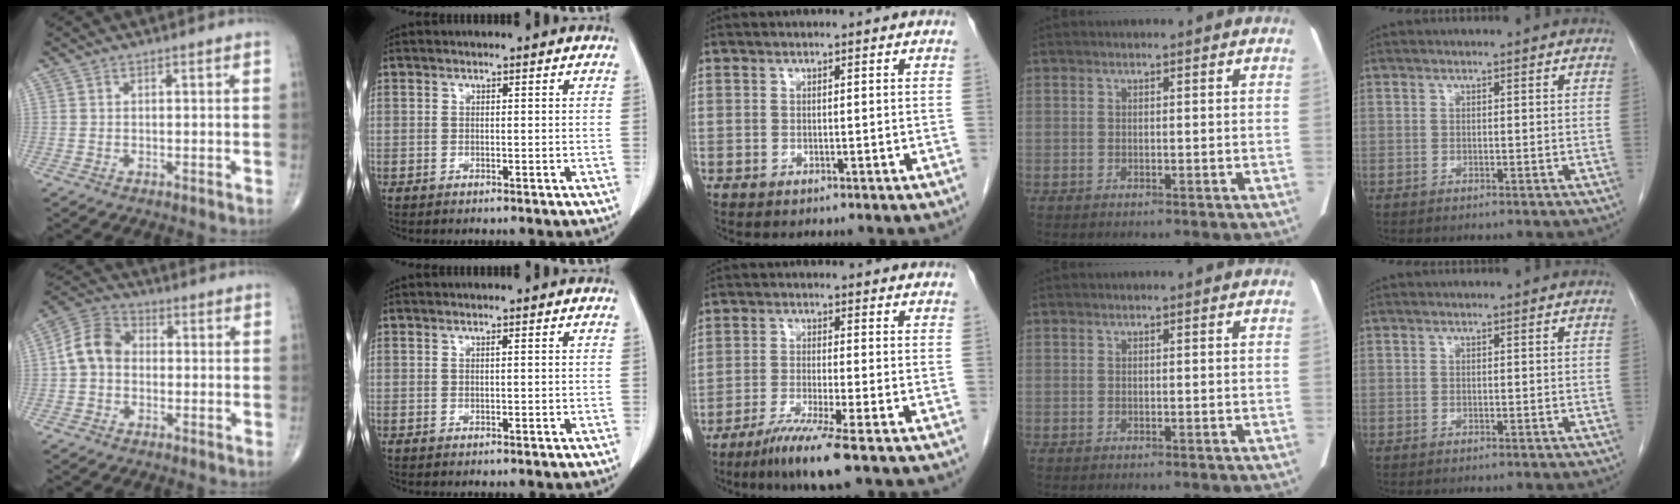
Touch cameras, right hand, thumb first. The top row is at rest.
{"thumb": {"total": 7.8, "force": [-0.3, 6.2, 4.8], "torque": [-0.079, 0.027, -0.020]}, "middle": {"total": 7.2, "force": [-4.8, -0.9, 5.3], "torque": [-0.098, -0.023, -0.091]}}